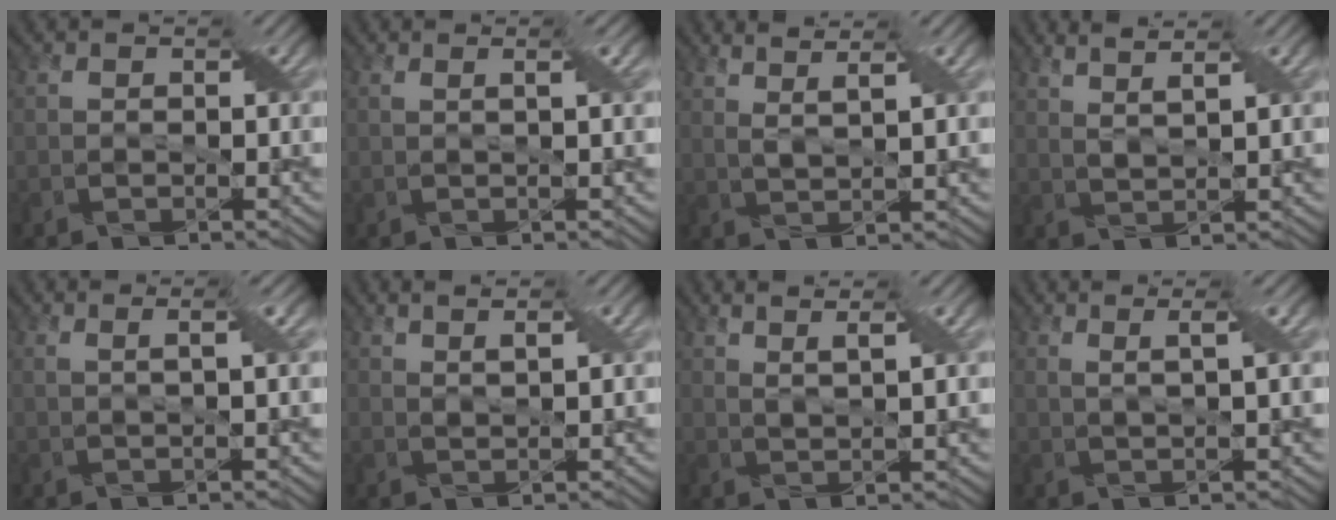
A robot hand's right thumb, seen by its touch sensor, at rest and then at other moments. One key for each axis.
{"total": 2.5, "fx": 0.7, "fy": 0.3, "fz": 2.4, "tx": -0.037, "ty": 0.009, "tz": 0.006}
{"total": 4.5, "fx": 3.0, "fy": 0.7, "fz": 3.3, "tx": -0.055, "ty": 0.008, "tz": 0.049}
{"total": 4.3, "fx": 3.0, "fy": 0.6, "fz": 3.0, "tx": -0.046, "ty": 0.006, "tz": 0.049}
{"total": 3.4, "fx": 1.2, "fy": 0.4, "fz": 3.1, "tx": -0.047, "ty": 0.005, "tz": 0.016}
{"total": 2.5, "fx": 1.7, "fy": 0.3, "fz": 1.9, "tx": -0.026, "ty": -0.003, "tz": 0.031}
{"total": 4.2, "fx": 2.6, "fy": 0.5, "fz": 3.2, "tx": -0.049, "ty": 0.005, "tz": 0.041}
{"total": 4.3, "fx": 2.0, "fy": 0.5, "fz": 3.8, "tx": -0.054, "ty": 0.006, "tz": 0.027}